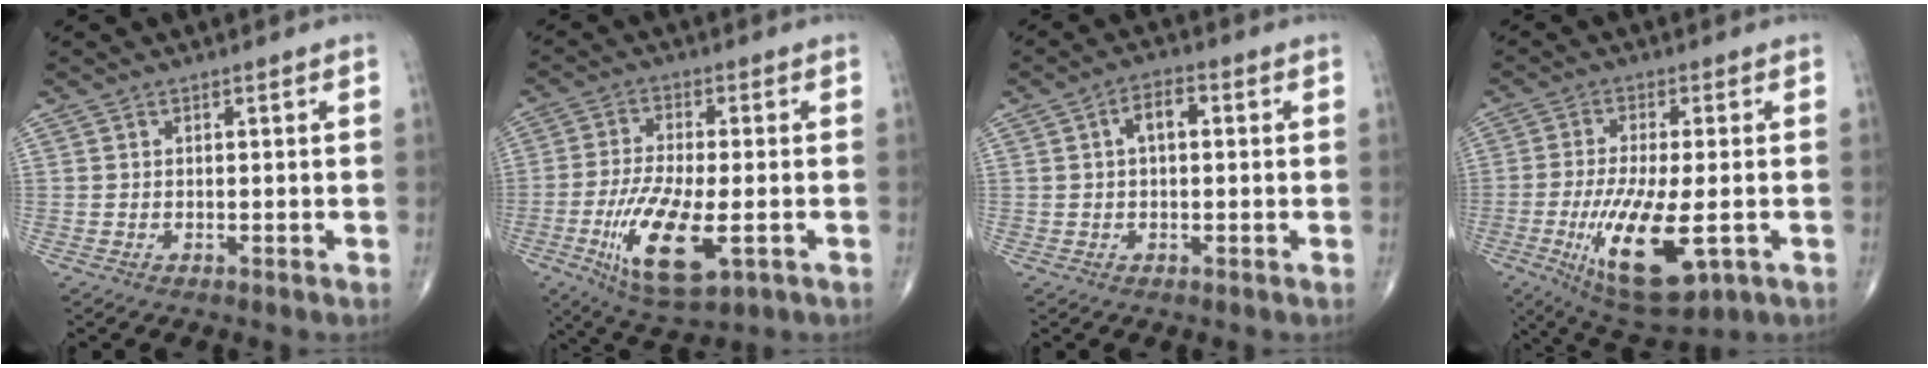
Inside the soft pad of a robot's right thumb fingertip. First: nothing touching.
{"total": 14.1, "force": [-4.2, 4.9, 12.5], "torque": [-0.247, -0.011, -0.067]}
{"total": 4.3, "force": [0.6, 2.3, 3.5], "torque": [-0.056, 0.012, 0.005]}
{"total": 15.6, "force": [-4.3, 5.2, 14.0], "torque": [-0.262, -0.018, -0.059]}